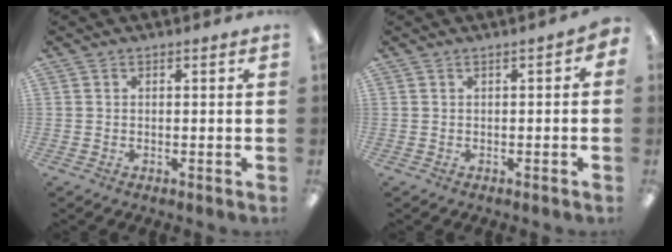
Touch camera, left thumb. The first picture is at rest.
{"total": 1.0, "force": [-0.6, 0.5, 0.5], "torque": [-0.009, 0.004, -0.012]}